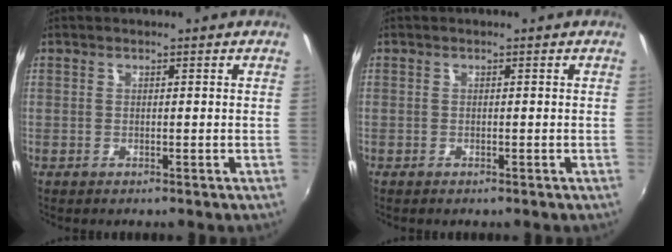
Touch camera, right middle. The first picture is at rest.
{"total": 0.0}